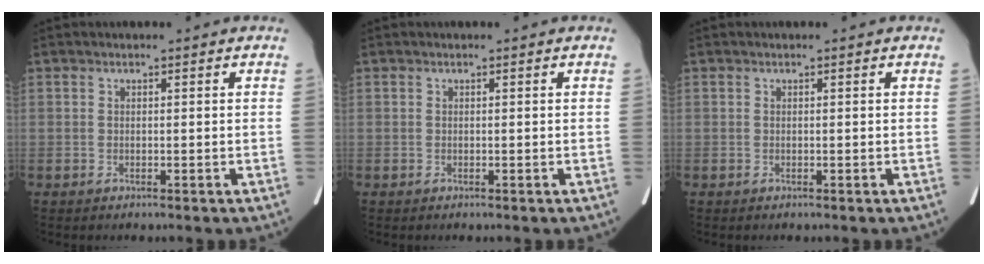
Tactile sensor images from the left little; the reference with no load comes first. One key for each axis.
{"total": 0.0}
{"total": 0.0}